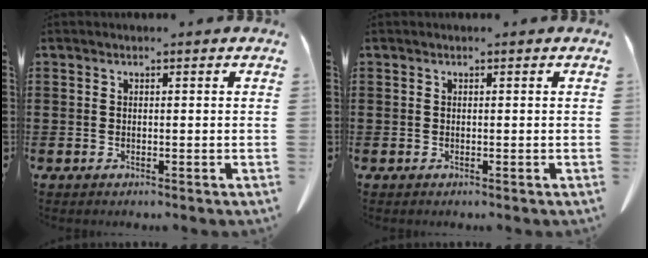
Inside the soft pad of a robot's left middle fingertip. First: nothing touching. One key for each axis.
{"total": 0.0}